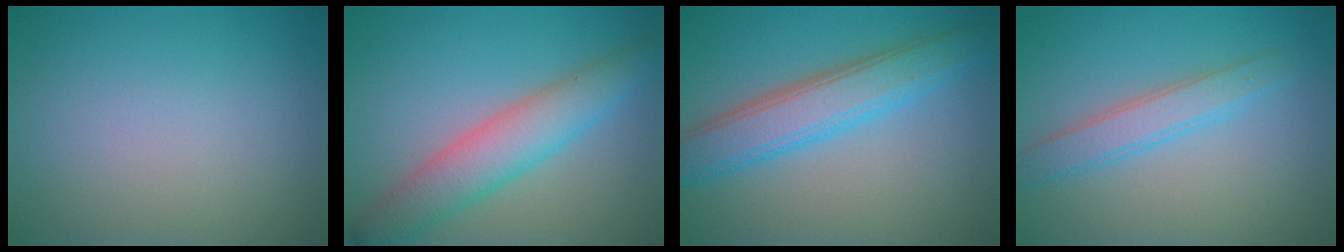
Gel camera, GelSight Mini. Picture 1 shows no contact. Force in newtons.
{"total": 5.4, "press": 5.4, "slide": 0.1}
{"total": 5.5, "press": 5.5, "slide": 0.0}
{"total": 2.9, "press": 2.9, "slide": 0.1}